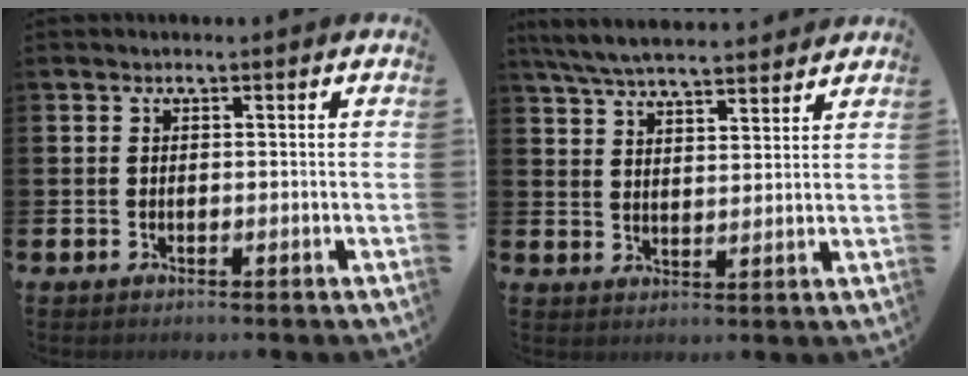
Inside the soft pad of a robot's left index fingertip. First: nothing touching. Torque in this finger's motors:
{"motor_torque": [1.08, -1.06, 0.23, 0.21]}